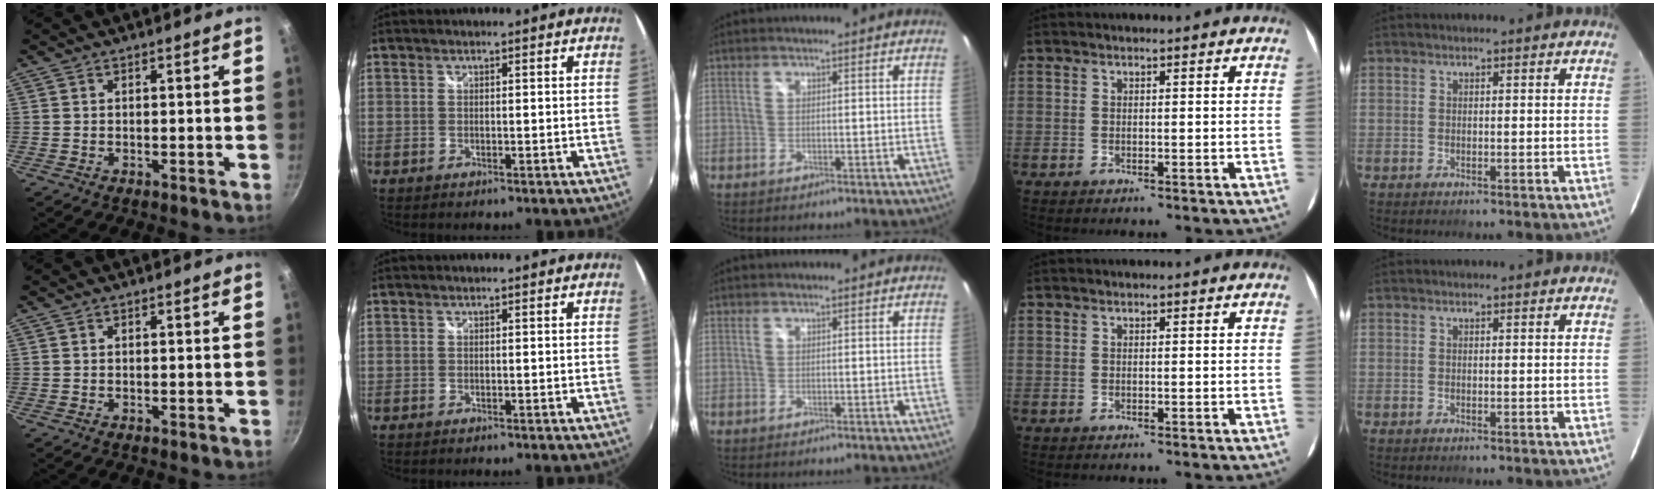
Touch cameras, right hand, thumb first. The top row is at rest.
{}